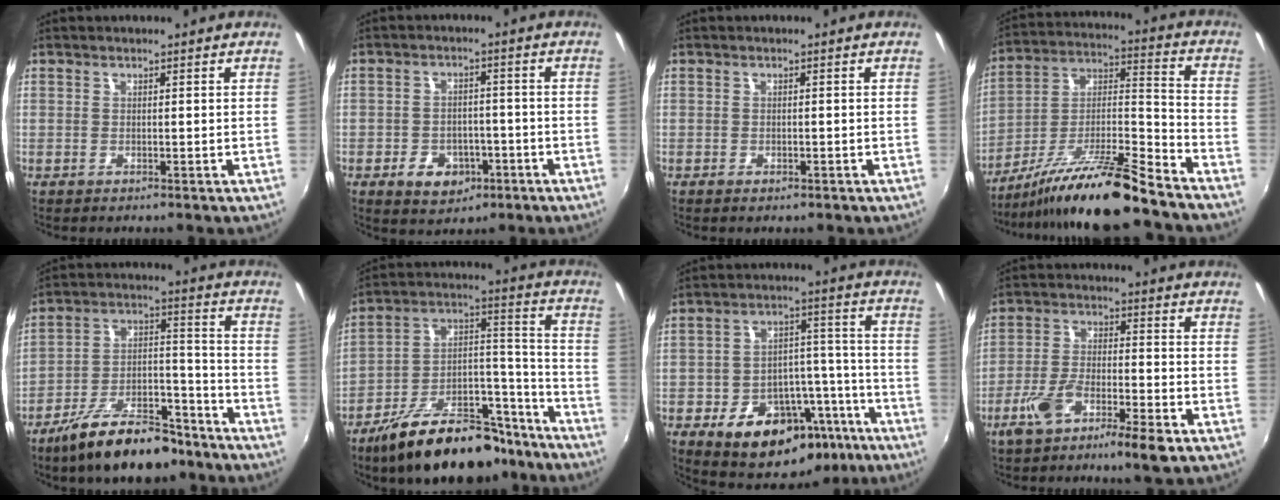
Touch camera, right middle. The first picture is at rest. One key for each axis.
{"total": 7.6, "fx": -3.9, "fy": 5.4, "fz": 3.6, "tx": -0.091, "ty": 0.013, "tz": -0.046}
{"total": 1.3, "fx": -0.9, "fy": 0.6, "fz": 0.7, "tx": -0.012, "ty": -0.003, "tz": -0.014}
{"total": 16.5, "fx": -13.1, "fy": 0.3, "fz": 10.0, "tx": -0.176, "ty": 0.006, "tz": -0.239}
{"total": 16.4, "fx": -11.8, "fy": 6.3, "fz": 9.4, "tx": -0.163, "ty": 0.015, "tz": -0.186}
{"total": 22.7, "fx": -16.5, "fy": 9.5, "fz": 12.4, "tx": -0.193, "ty": 0.040, "tz": -0.243}
{"total": 20.8, "fx": -12.1, "fy": 12.7, "fz": 11.2, "tx": -0.202, "ty": 0.038, "tz": -0.147}
{"total": 9.5, "fx": -5.9, "fy": 1.6, "fz": 7.2, "tx": -0.152, "ty": -0.007, "tz": -0.108}